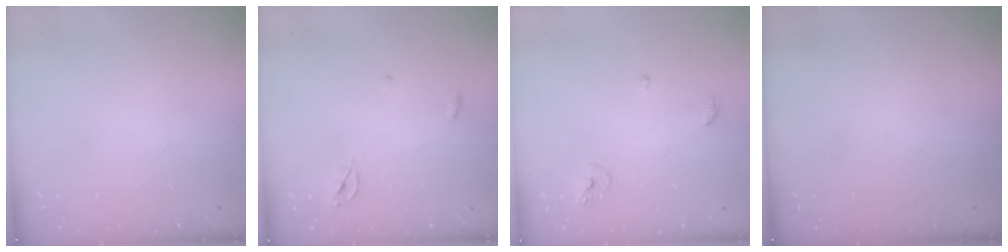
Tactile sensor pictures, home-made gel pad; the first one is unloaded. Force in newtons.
{"total": 2.3, "press": 2.3, "slide": 0.1}
{"total": 6.2, "press": 6.2, "slide": 0.2}
{"total": 0.0}